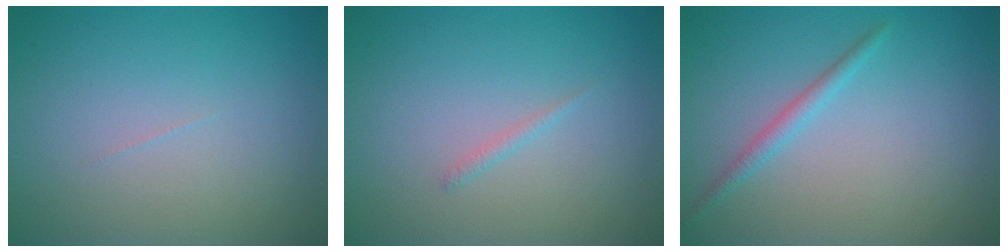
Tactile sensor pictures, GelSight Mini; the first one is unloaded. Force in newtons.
{"total": 0.6, "press": 0.6, "slide": 0.1}
{"total": 1.4, "press": 1.4, "slide": 0.0}